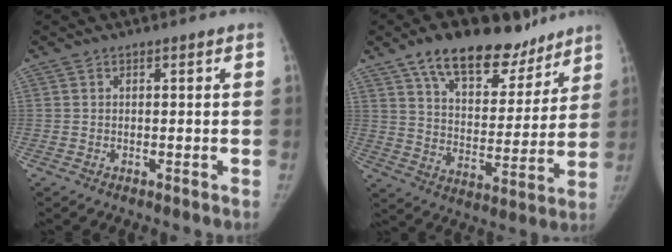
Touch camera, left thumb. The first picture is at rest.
{"total": 19.6, "force": [13.7, 9.9, 9.9], "torque": [-0.107, -0.047, 0.219]}